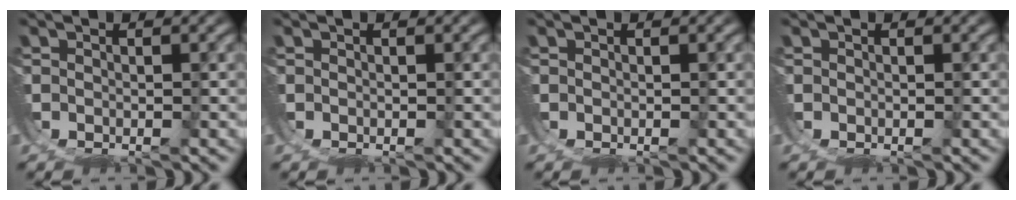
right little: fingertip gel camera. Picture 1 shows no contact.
{"total": 0.0}
{"total": 0.0}
{"total": 0.0}